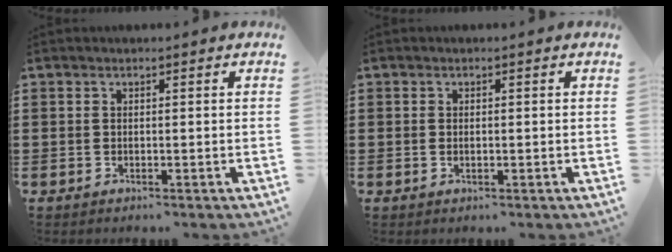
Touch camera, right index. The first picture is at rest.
{"total": 0.8, "force": [0.0, 0.4, 0.7], "torque": [-0.014, 0.002, 0.000]}